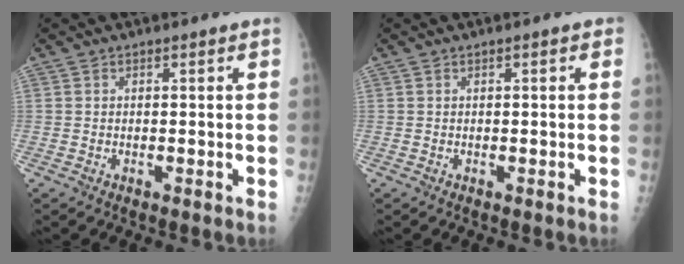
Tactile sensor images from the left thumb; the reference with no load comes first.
{"total": 0.7, "force": [0.3, 0.3, 0.6], "torque": [-0.004, 0.002, -0.001]}